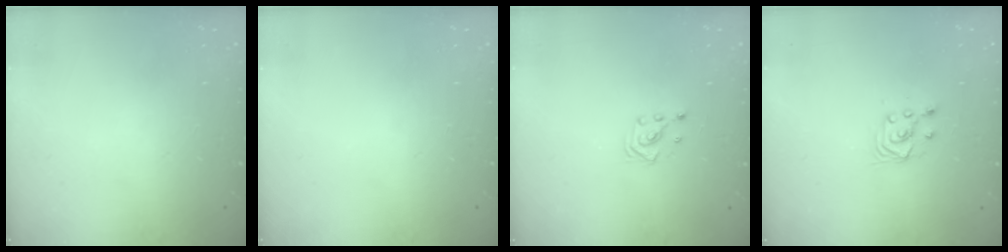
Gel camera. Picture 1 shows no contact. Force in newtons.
{"total": 0.0}
{"total": 2.6, "press": 2.6, "slide": 0.3}
{"total": 2.9, "press": 2.7, "slide": 1.0}